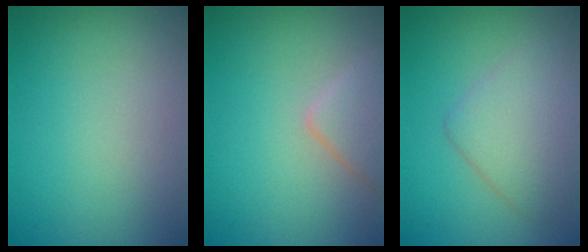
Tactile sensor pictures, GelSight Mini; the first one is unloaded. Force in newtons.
{"total": 2.6, "press": 2.6, "slide": 0.2}
{"total": 3.9, "press": 3.9, "slide": 0.1}